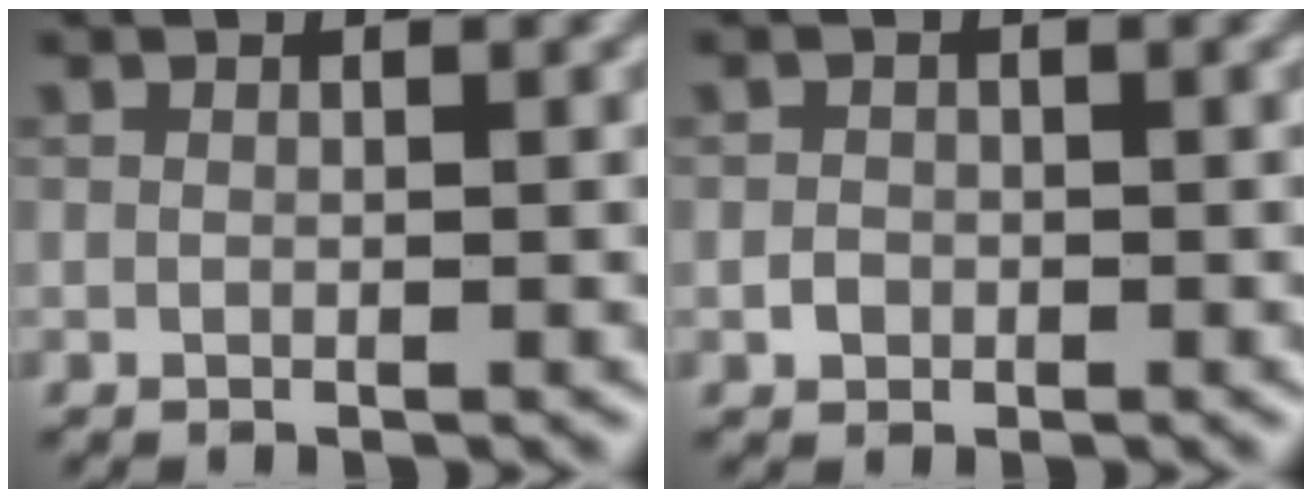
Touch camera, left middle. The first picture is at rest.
{"total": 0.9, "force": [-0.3, 0.8, 0.3], "torque": [-0.002, -0.001, -0.007]}